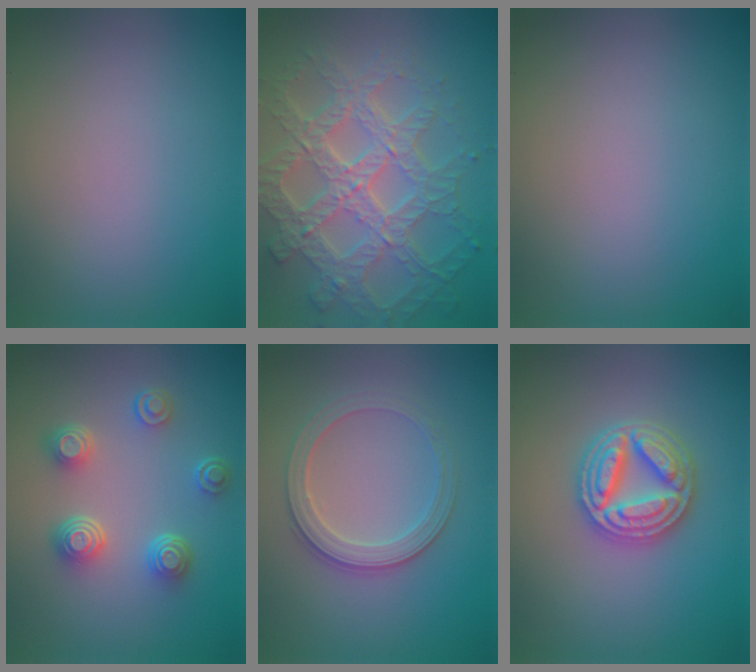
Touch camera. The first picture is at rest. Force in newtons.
{"total": 7.5, "press": 6.2, "slide": 4.3}
{"total": 0.0}
{"total": 4.2, "press": 3.2, "slide": 2.7}
{"total": 3.3, "press": 3.1, "slide": 1.2}
{"total": 5.1, "press": 5.0, "slide": 0.8}